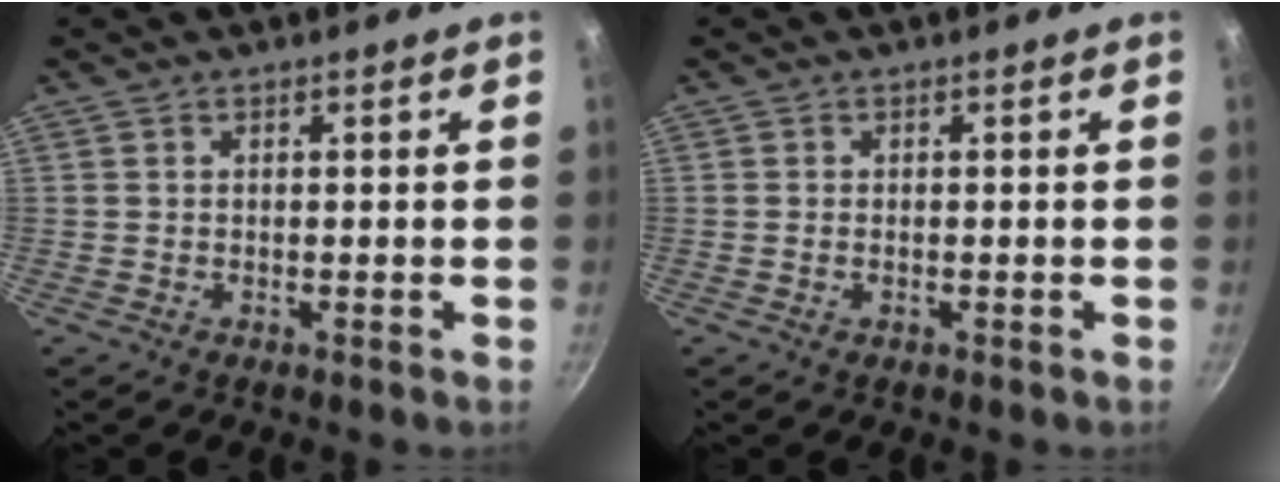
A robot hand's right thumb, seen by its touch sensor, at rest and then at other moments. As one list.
[{"total": 0.8, "force": [-0.2, 0.5, 0.6], "torque": [-0.010, 0.002, -0.004]}]